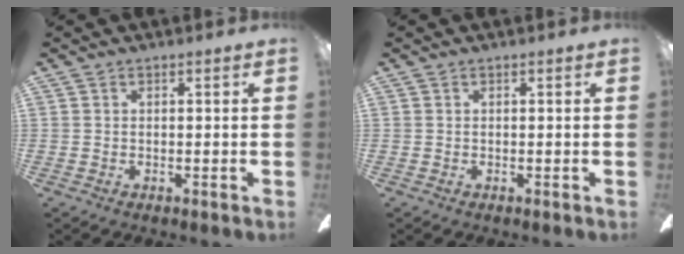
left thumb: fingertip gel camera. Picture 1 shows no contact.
{"total": 0.0}